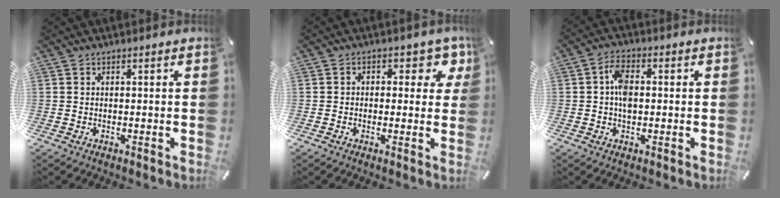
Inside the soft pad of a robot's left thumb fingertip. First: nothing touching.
{"total": 5.8, "force": [1.5, 4.1, 3.7], "torque": [-0.039, -0.003, 0.020]}
{"total": 5.4, "force": [0.2, 3.3, 4.3], "torque": [-0.082, 0.003, 0.000]}